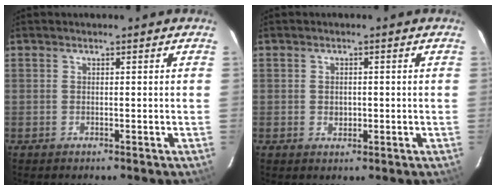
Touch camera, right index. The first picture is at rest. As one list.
[{"total": 2.0, "force": [-0.2, 1.6, 1.1], "torque": [-0.016, 0.001, -0.001]}]